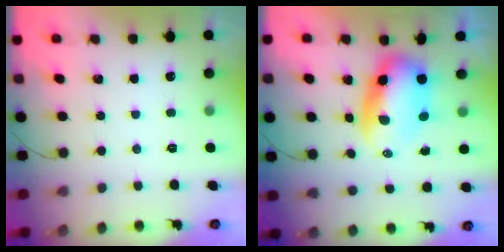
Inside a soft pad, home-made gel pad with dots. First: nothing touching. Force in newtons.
{"total": 7.2, "press": 7.0, "slide": 1.9}